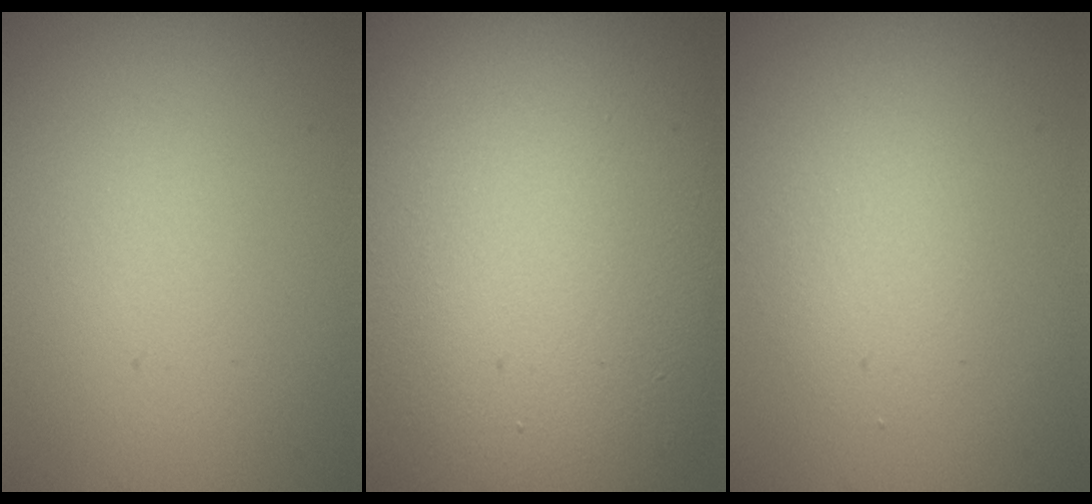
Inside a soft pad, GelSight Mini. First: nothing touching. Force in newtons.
{"total": 17.3, "press": 17.3, "slide": 1.2}
{"total": 2.2, "press": 2.2, "slide": 0.1}